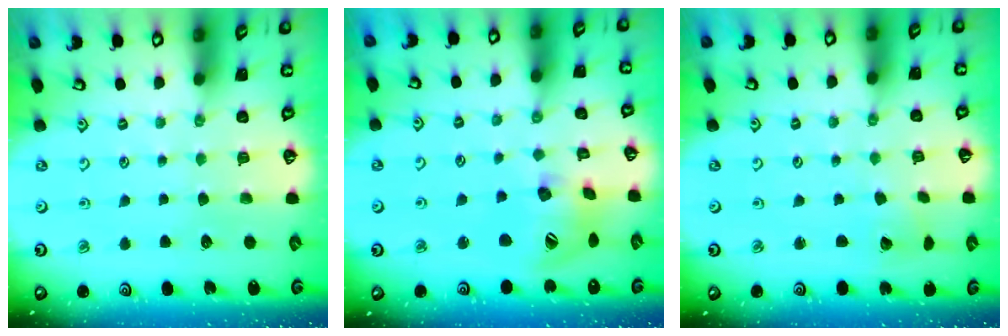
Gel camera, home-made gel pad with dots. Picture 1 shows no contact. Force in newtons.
{"total": 14.8, "press": 14.7, "slide": 1.8}
{"total": 2.2, "press": 2.2, "slide": 0.1}